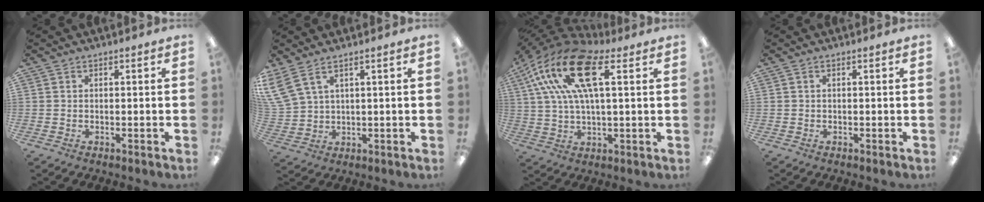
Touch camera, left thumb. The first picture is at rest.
{"total": 6.4, "force": [4.1, 2.8, 4.0], "torque": [-0.089, -0.013, 0.078]}
{"total": 20.4, "force": [8.6, 8.6, 16.4], "torque": [-0.342, -0.009, 0.143]}
{"total": 0.0}